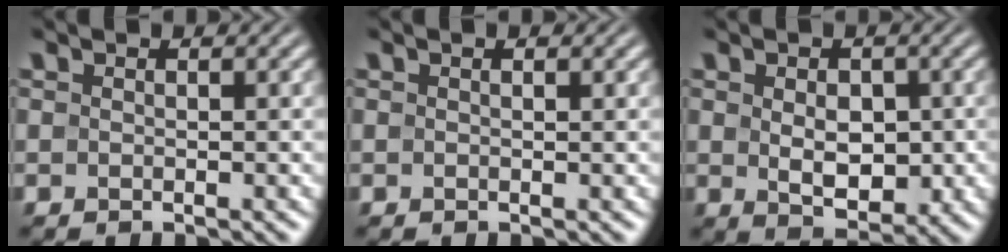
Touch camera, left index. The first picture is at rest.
{"total": 0.5, "force": [0.3, 0.0, 0.4], "torque": [-0.009, 0.002, 0.004]}
{"total": 4.1, "force": [-0.2, 2.5, 3.3], "torque": [-0.049, -0.008, 0.002]}